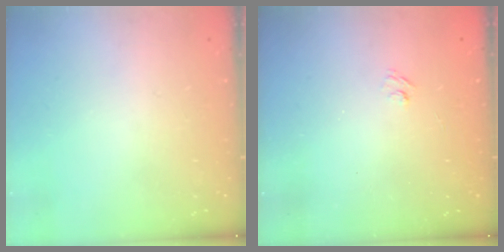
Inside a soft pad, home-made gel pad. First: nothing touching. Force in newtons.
{"total": 2.2, "press": 2.0, "slide": 1.0}